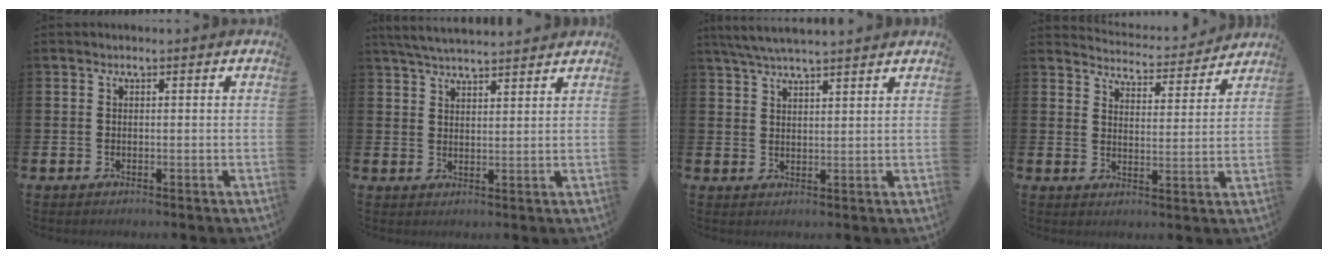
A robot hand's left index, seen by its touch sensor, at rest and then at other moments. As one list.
[{"total": 4.5, "force": [4.4, 0.4, 0.9], "torque": [-0.027, -0.019, 0.079]}, {"total": 4.9, "force": [4.5, 0.3, 1.8], "torque": [-0.044, -0.013, 0.081]}, {"total": 4.4, "force": [4.4, 0.4, 0.1], "torque": [-0.018, -0.039, 0.074]}]